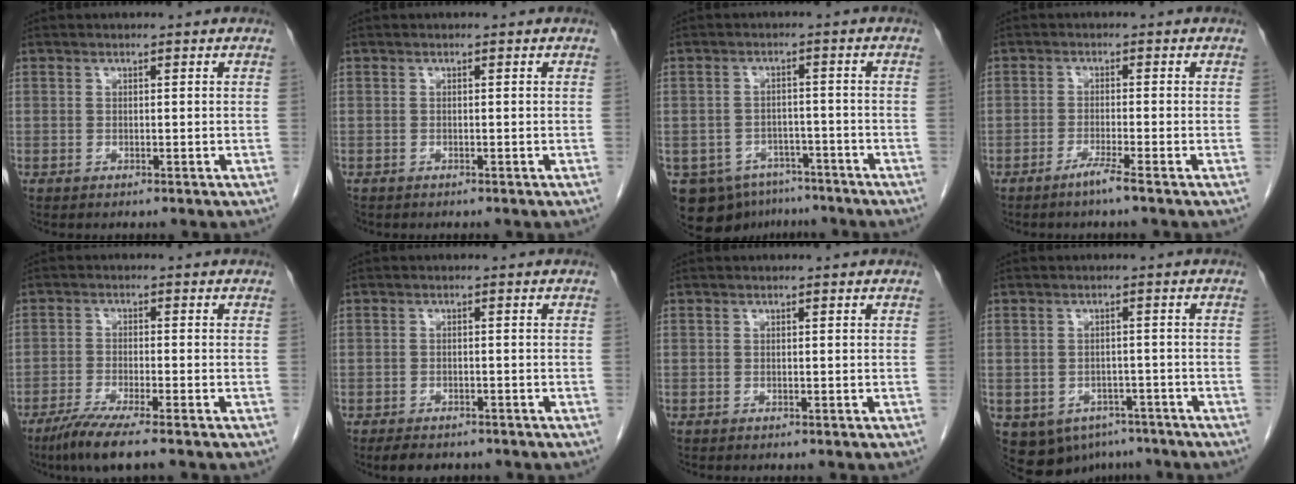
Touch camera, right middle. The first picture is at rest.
{"total": 0.7, "force": [-0.5, 0.4, 0.1], "torque": [-0.011, 0.001, -0.011]}
{"total": 9.5, "force": [-6.7, 6.2, 2.7], "torque": [-0.044, 0.009, -0.091]}
{"total": 2.5, "force": [-1.8, -0.6, 1.6], "torque": [-0.034, -0.004, -0.038]}
{"total": 6.4, "force": [-4.7, -0.3, 4.3], "torque": [-0.079, -0.019, -0.088]}
{"total": 5.3, "force": [-4.3, 2.3, 2.1], "torque": [-0.031, -0.004, -0.055]}
{"total": 0.0}
{"total": 10.2, "force": [-5.9, 7.5, 3.4], "torque": [-0.066, 0.005, -0.070]}